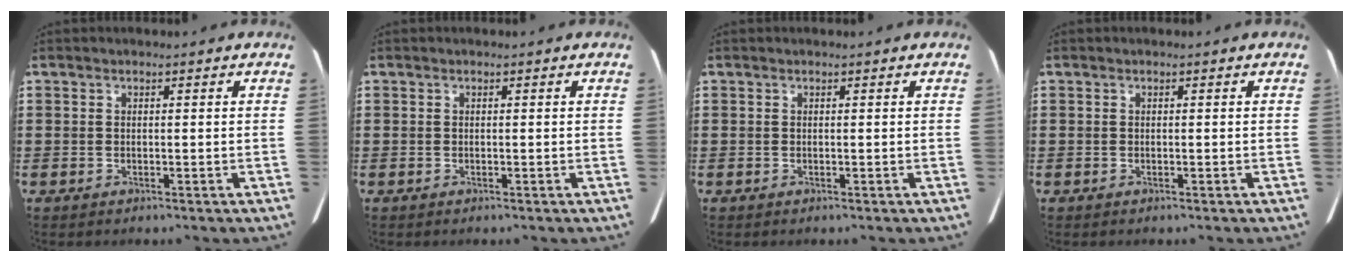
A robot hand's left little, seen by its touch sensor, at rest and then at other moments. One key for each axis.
{"total": 0.0}
{"total": 0.0}
{"total": 0.0}